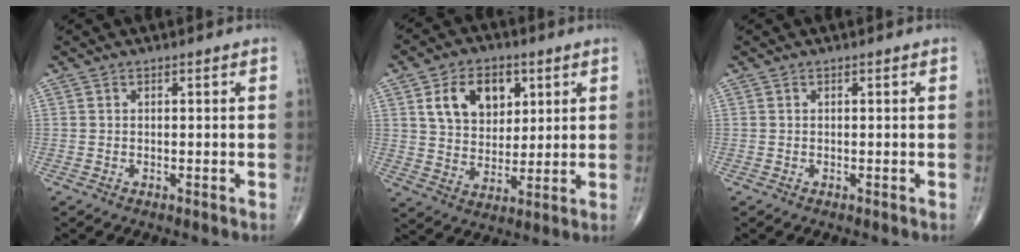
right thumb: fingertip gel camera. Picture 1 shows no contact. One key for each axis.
{"total": 12.0, "fx": 4.6, "fy": 8.3, "fz": 7.4, "tx": -0.083, "ty": -0.015, "tz": 0.085}
{"total": 0.0}